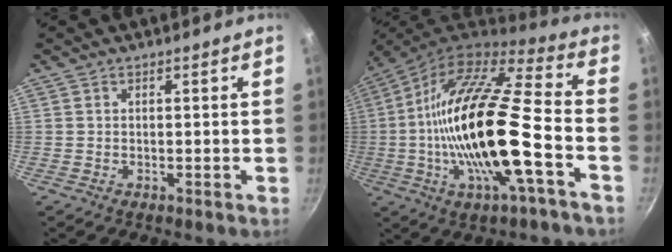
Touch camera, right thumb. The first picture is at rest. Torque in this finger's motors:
{"motor_torque": [0.01, 2.15, 2.77, 0.01, 0.91]}